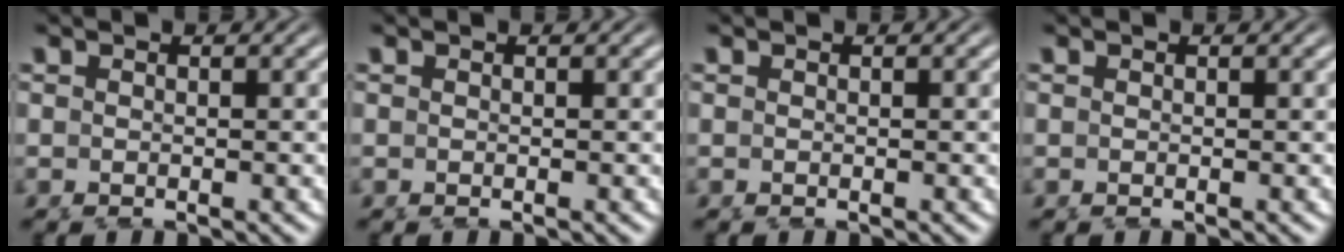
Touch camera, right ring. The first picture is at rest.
{"total": 0.0}
{"total": 0.0}
{"total": 0.0}